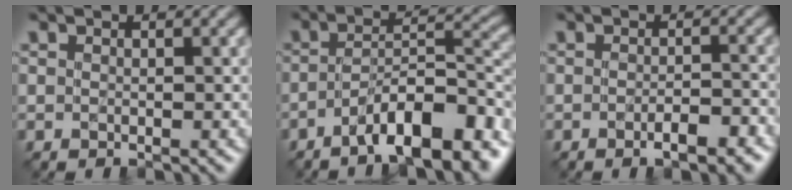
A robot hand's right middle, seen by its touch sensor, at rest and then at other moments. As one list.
[{"total": 10.4, "force": [-6.3, 3.0, 7.8], "torque": [-0.109, 0.013, -0.102]}, {"total": 3.2, "force": [-1.5, 0.9, 2.6], "torque": [-0.037, 0.003, -0.020]}]